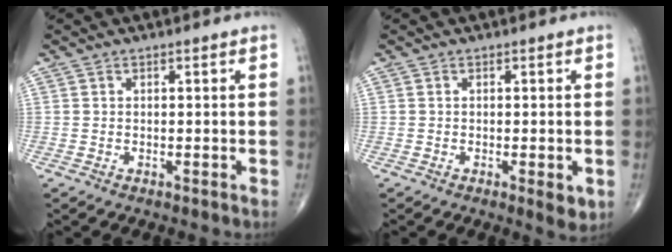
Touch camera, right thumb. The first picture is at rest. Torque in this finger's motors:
{"motor_torque": [0.47, 0.76, 0.40, 0.01, 0.12]}